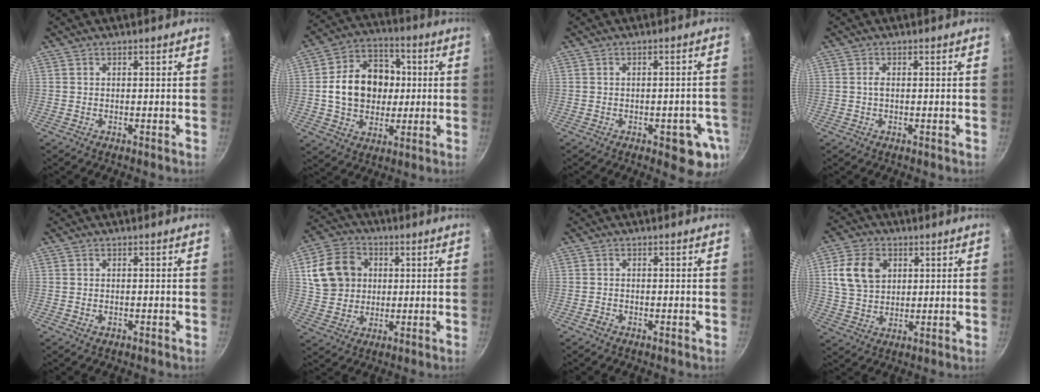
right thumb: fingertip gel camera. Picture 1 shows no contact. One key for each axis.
{"total": 16.2, "fx": 0.8, "fy": 12.7, "fz": 10.0, "tx": -0.127, "ty": 0.026, "tz": 0.009}
{"total": 8.0, "fx": -2.8, "fy": 3.7, "fz": 6.6, "tx": -0.047, "ty": 0.009, "tz": -0.031}
{"total": 0.9, "fx": 0.0, "fy": 0.4, "fz": 0.8, "tx": -0.018, "ty": 0.002, "tz": -0.002}
{"total": 0.8, "fx": -0.2, "fy": 0.7, "fz": 0.4, "tx": -0.007, "ty": -0.001, "tz": -0.004}
{"total": 12.7, "fx": 2.8, "fy": 10.6, "fz": 6.5, "tx": -0.097, "ty": 0.010, "tz": 0.048}
{"total": 1.0, "fx": -0.7, "fy": 0.7, "fz": 0.3, "tx": -0.010, "ty": 0.007, "tz": -0.013}
{"total": 10.3, "fx": 2.9, "fy": 7.6, "fz": 6.3, "tx": -0.099, "ty": 0.000, "tz": 0.054}